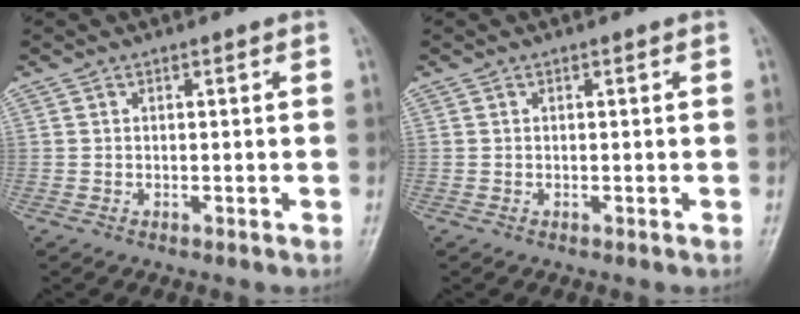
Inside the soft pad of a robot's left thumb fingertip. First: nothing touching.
{"total": 0.0}